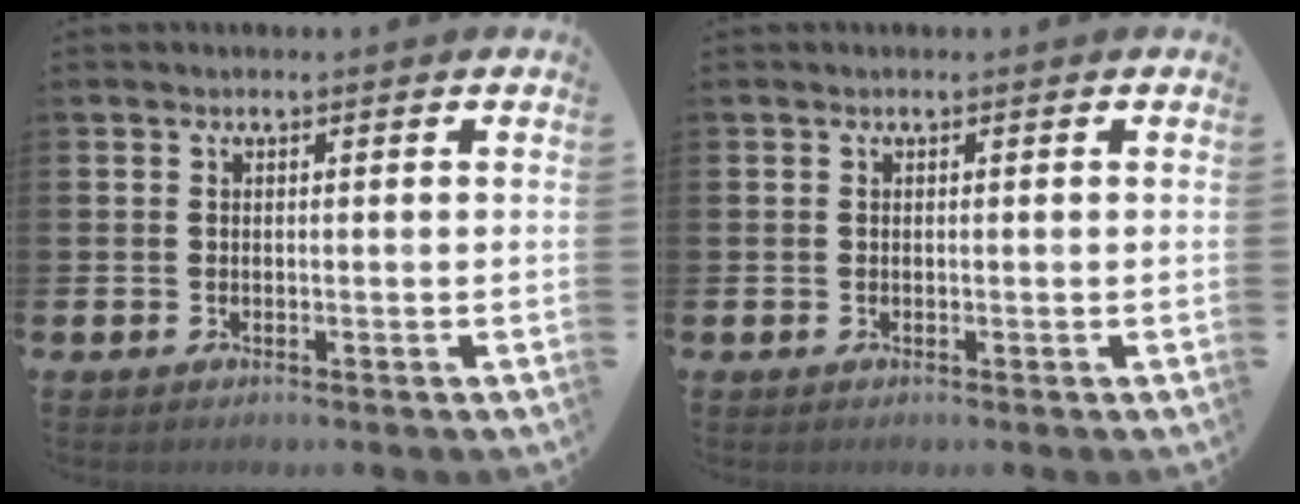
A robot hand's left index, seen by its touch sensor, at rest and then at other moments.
{"total": 0.0}